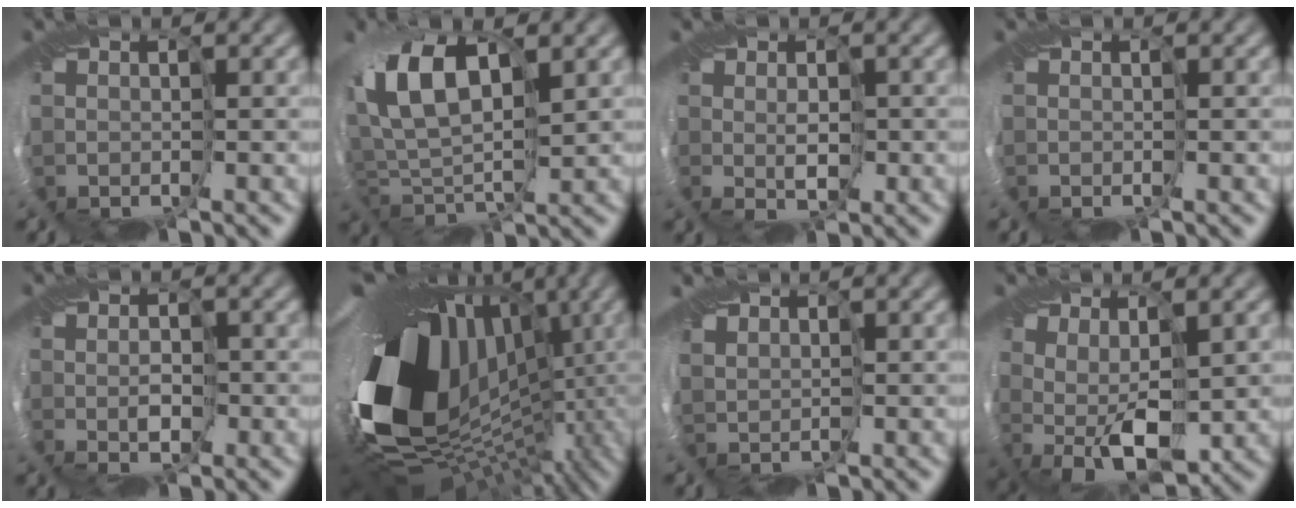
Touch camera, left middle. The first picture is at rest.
{"total": 8.3, "force": [1.5, 4.3, 7.0], "torque": [-0.143, 0.003, 0.018]}
{"total": 0.9, "force": [-0.1, 0.2, 0.9], "torque": [-0.013, -0.001, 0.000]}
{"total": 0.0}
{"total": 1.3, "force": [-0.5, 0.8, 0.9], "torque": [-0.011, -0.002, -0.001]}
{"total": 16.7, "force": [-0.6, 11.6, 12.0], "torque": [-0.234, -0.031, -0.007]}
{"total": 1.5, "force": [0.3, 1.3, 0.8], "torque": [-0.005, -0.004, -0.005]}
{"total": 6.0, "force": [0.5, 3.0, 5.2], "torque": [-0.118, -0.004, 0.009]}